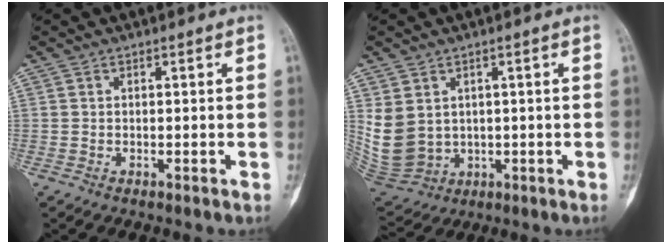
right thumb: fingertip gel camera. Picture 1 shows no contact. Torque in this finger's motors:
{"motor_torque": [-0.44, 0.61, 0.06, 0.08, 0.07]}